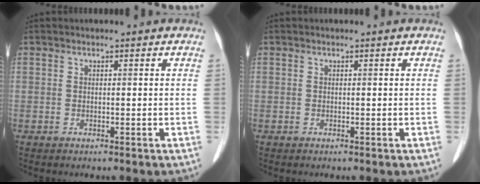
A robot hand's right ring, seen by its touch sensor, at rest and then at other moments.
{"total": 0.0}